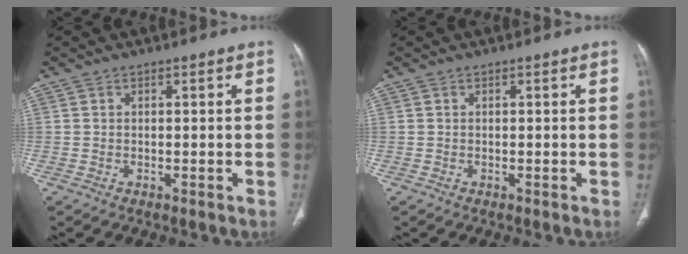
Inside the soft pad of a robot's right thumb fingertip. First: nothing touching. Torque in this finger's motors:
{"motor_torque": [0.00, 0.00, 0.04, -0.02, 0.00]}